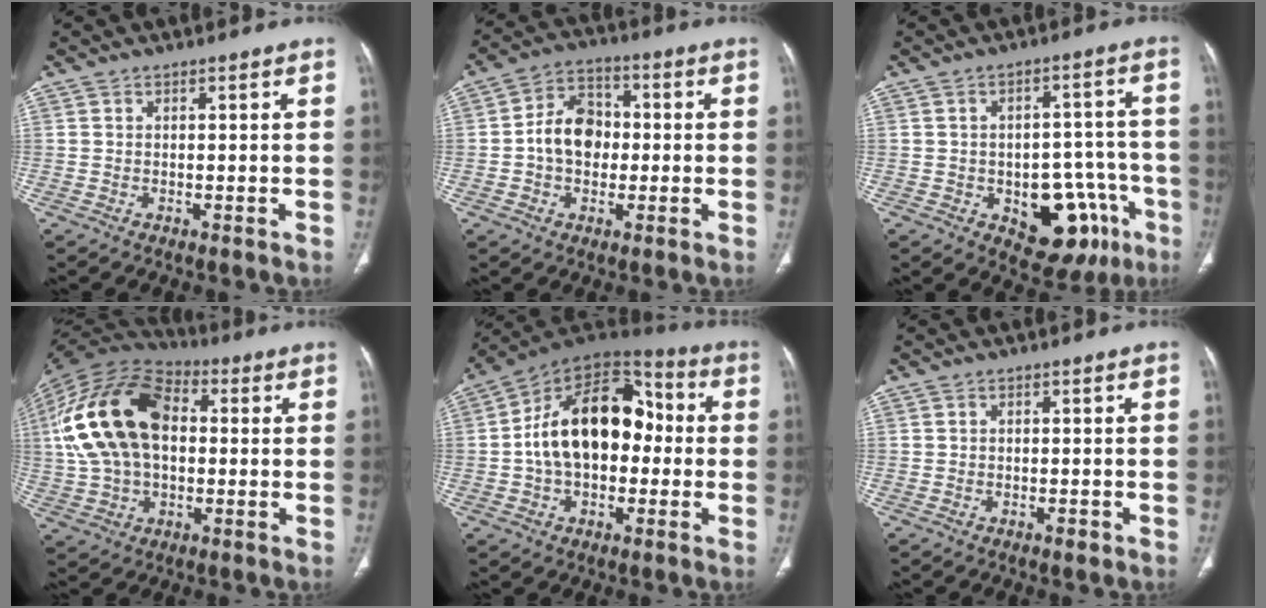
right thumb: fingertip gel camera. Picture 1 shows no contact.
{"total": 9.6, "force": [-0.5, 7.4, 6.1], "torque": [-0.077, 0.025, -0.018]}
{"total": 15.2, "force": [-6.1, 9.1, 10.5], "torque": [-0.088, 0.042, -0.067]}
{"total": 21.6, "force": [2.5, 13.7, 16.5], "torque": [-0.320, 0.023, 0.040]}
{"total": 20.3, "force": [-0.1, 13.1, 15.5], "torque": [-0.228, 0.045, -0.008]}
{"total": 1.3, "force": [-0.8, 0.7, 0.7], "torque": [-0.008, 0.002, -0.011]}